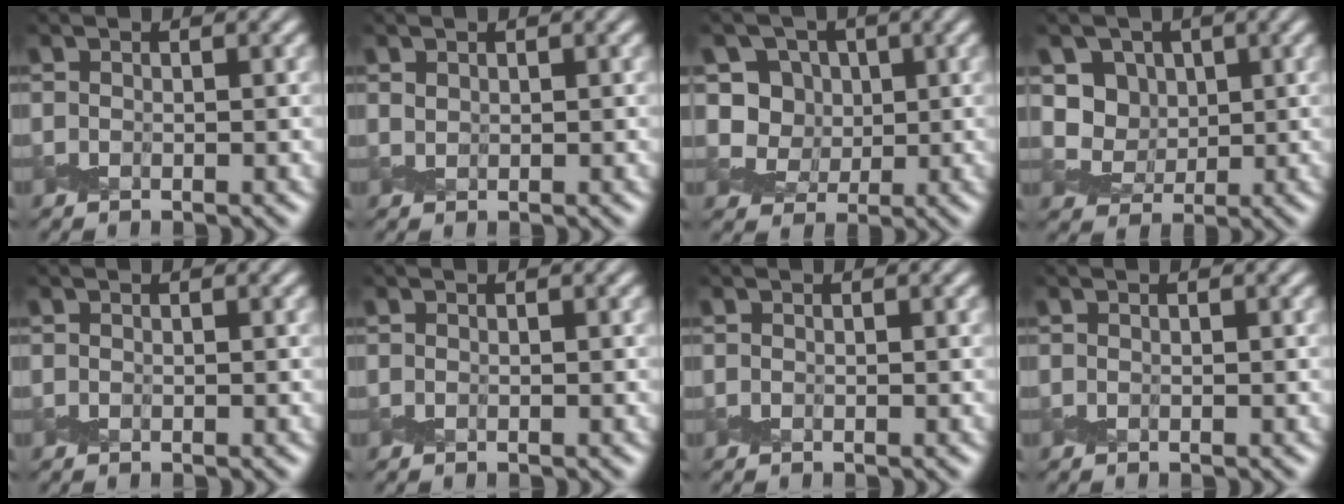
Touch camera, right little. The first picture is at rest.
{"total": 0.8, "force": [0.8, 0.3, 0.1], "torque": [-0.002, 0.002, 0.016]}
{"total": 4.0, "force": [1.1, 3.5, 1.7], "torque": [-0.024, -0.001, 0.000]}
{"total": 3.6, "force": [1.4, 3.1, 1.3], "torque": [-0.029, -0.009, 0.013]}
{"total": 0.0}
{"total": 0.0}
{"total": 0.0}
{"total": 0.0}